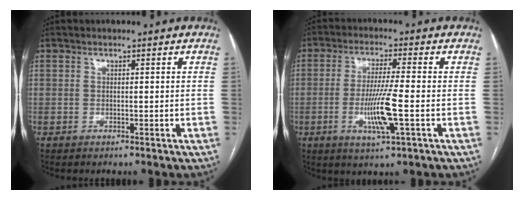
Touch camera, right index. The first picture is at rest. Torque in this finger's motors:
{"motor_torque": [0.73, 0.43, 0.26, 0.14]}